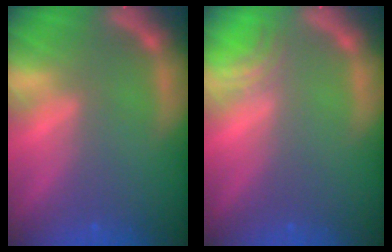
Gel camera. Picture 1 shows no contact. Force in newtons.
{"total": 2.0}